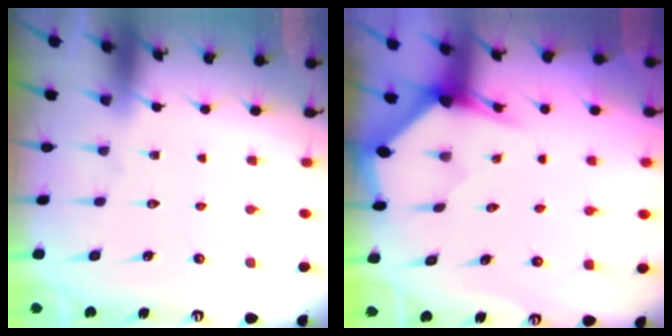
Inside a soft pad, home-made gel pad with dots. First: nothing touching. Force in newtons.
{"total": 3.0, "press": 3.0, "slide": 0.2}